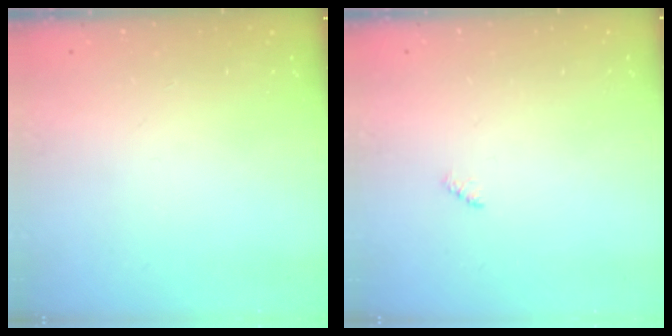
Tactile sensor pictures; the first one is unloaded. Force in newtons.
{"total": 2.3, "press": 2.2, "slide": 0.5}